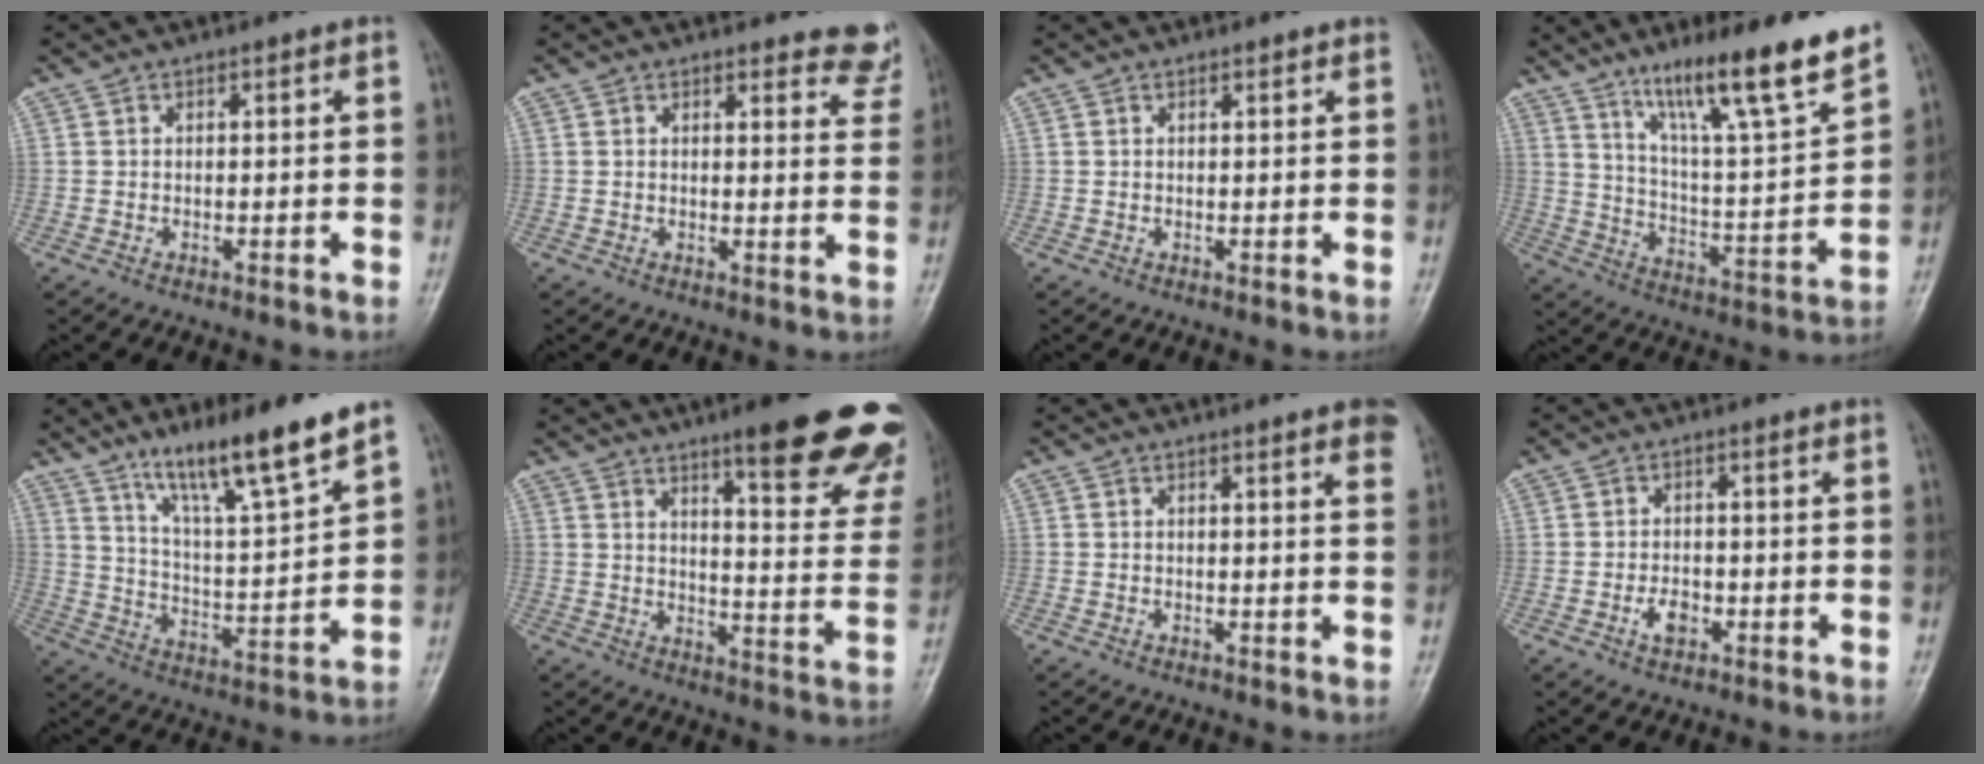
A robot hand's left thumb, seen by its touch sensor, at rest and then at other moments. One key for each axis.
{"total": 7.0, "fx": 6.5, "fy": 2.0, "fz": 1.5, "tx": 0.023, "ty": -0.039, "tz": 0.048}
{"total": 1.0, "fx": 0.9, "fy": 0.2, "fz": 0.4, "tx": -0.003, "ty": -0.001, "tz": 0.011}
{"total": 18.2, "fx": 13.0, "fy": 1.8, "fz": 12.7, "tx": -0.184, "ty": -0.075, "tz": 0.217}
{"total": 15.0, "fx": 10.9, "fy": 1.3, "fz": 10.3, "tx": -0.168, "ty": -0.065, "tz": 0.193}
{"total": 23.9, "fx": 16.1, "fy": 4.8, "fz": 17.0, "tx": -0.185, "ty": -0.080, "tz": 0.206}
{"total": 6.2, "fx": 4.2, "fy": 0.9, "fz": 4.5, "tx": -0.043, "ty": -0.007, "tz": 0.038}
{"total": 3.1, "fx": -1.2, "fy": 1.9, "fz": 2.1, "tx": -0.033, "ty": 0.005, "tz": -0.020}